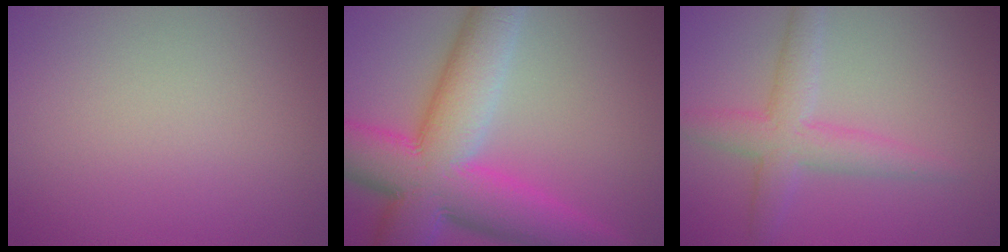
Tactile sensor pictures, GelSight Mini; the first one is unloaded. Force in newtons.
{"total": 12.7, "press": 12.7, "slide": 0.4}
{"total": 4.0, "press": 4.0, "slide": 0.1}